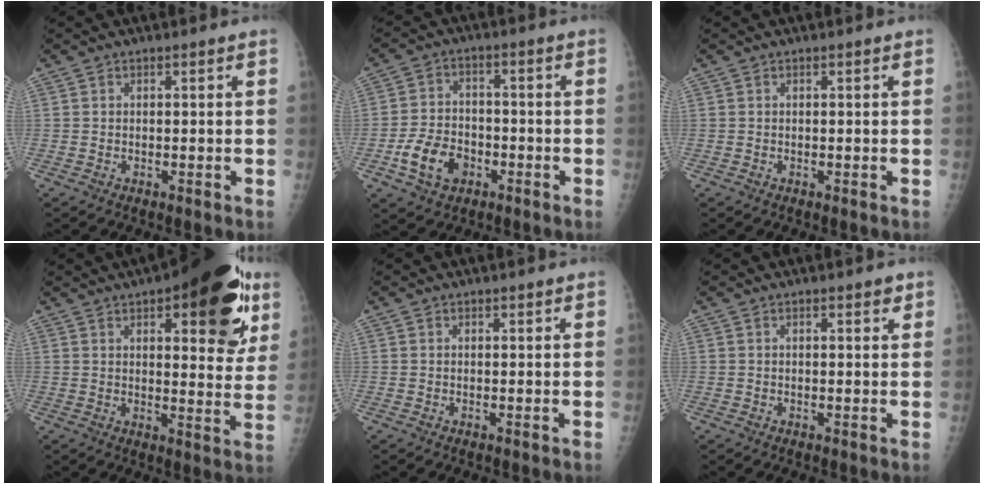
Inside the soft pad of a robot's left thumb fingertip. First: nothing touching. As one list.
[{"total": 9.0, "force": [-3.7, 6.4, 5.1], "torque": [-0.077, 0.017, -0.066]}, {"total": 0.0}, {"total": 21.4, "force": [10.3, 8.2, 16.8], "torque": [-0.181, -0.025, 0.135]}, {"total": 0.7, "force": [0.5, 0.4, 0.1], "torque": [0.005, -0.004, 0.005]}, {"total": 1.9, "force": [1.2, 0.8, 1.2], "torque": [-0.006, -0.005, 0.013]}]